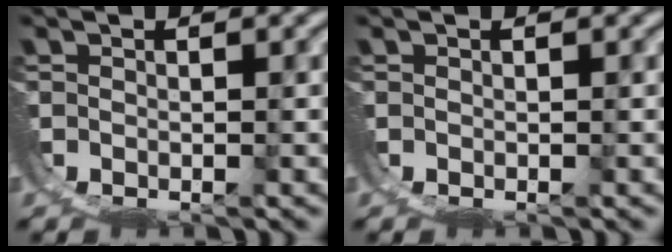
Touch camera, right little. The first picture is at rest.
{"total": 0.0}